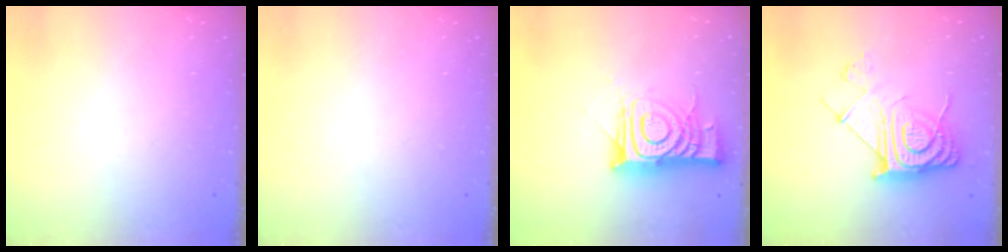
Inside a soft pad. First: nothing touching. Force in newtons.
{"total": 0.0}
{"total": 14.0, "press": 14.0, "slide": 1.4}
{"total": 13.0, "press": 13.0, "slide": 0.8}